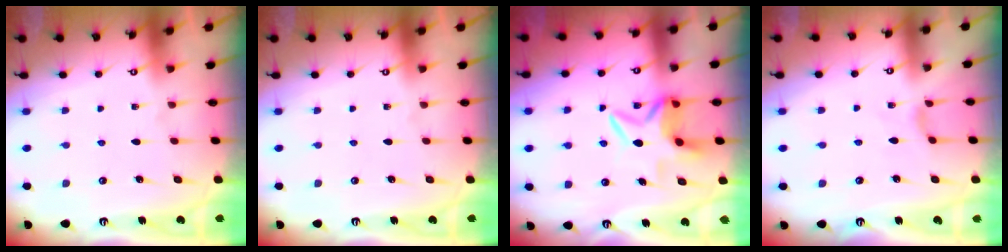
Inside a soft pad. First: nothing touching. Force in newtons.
{"total": 0.0}
{"total": 9.6, "press": 9.6, "slide": 1.2}
{"total": 2.0, "press": 1.9, "slide": 0.6}